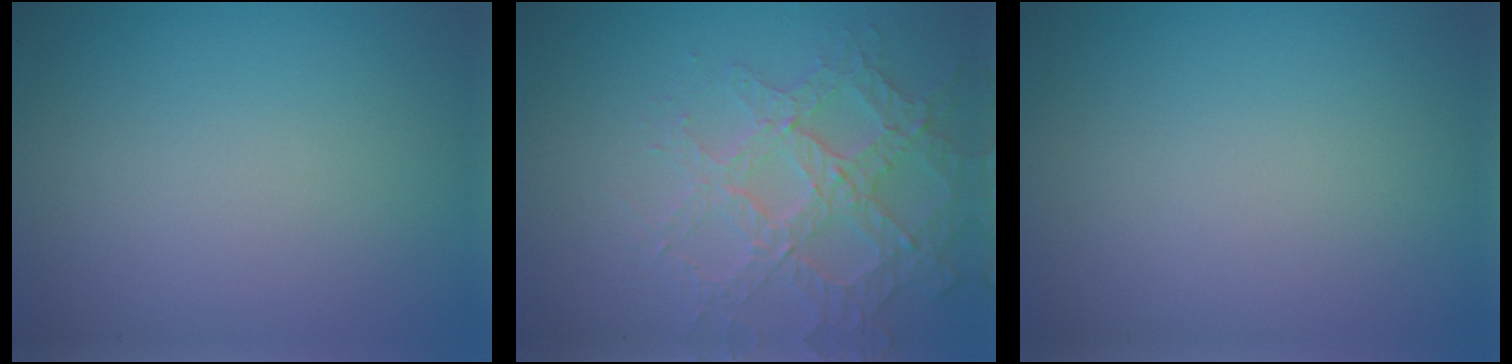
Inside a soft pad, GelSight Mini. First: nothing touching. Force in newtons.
{"total": 4.0, "press": 3.9, "slide": 1.0}
{"total": 0.0}